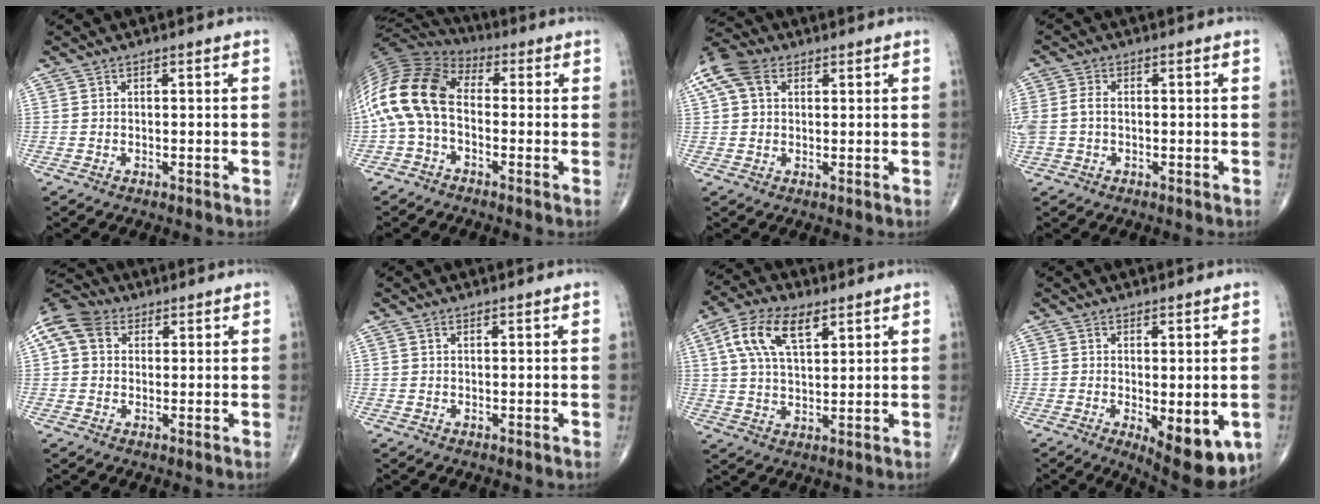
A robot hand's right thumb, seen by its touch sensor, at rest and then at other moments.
{"total": 15.8, "force": [-1.1, 9.8, 12.3], "torque": [-0.255, 0.044, -0.035]}
{"total": 10.8, "force": [4.1, 7.5, 6.6], "torque": [-0.153, 0.029, 0.073]}
{"total": 5.4, "force": [-0.3, 3.7, 3.9], "torque": [-0.106, 0.015, -0.004]}
{"total": 10.0, "force": [3.2, 7.7, 5.5], "torque": [-0.109, 0.025, 0.051]}
{"total": 0.5, "force": [0.3, 0.2, 0.4], "torque": [-0.010, 0.003, 0.005]}
{"total": 11.3, "force": [4.9, 5.5, 8.6], "torque": [-0.161, -0.001, 0.090]}
{"total": 11.3, "force": [-3.7, 4.5, 9.7], "torque": [-0.119, -0.019, -0.041]}